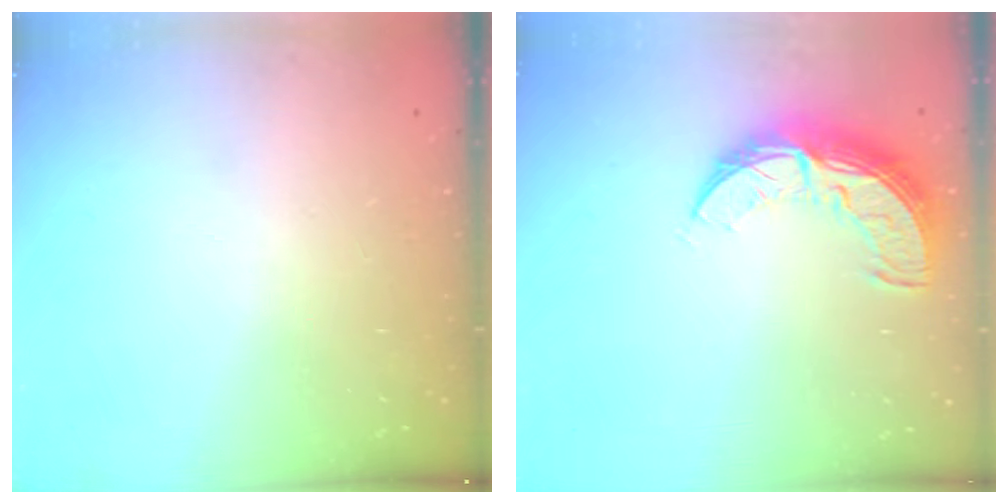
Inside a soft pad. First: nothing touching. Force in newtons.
{"total": 12.2, "press": 12.2, "slide": 1.1}